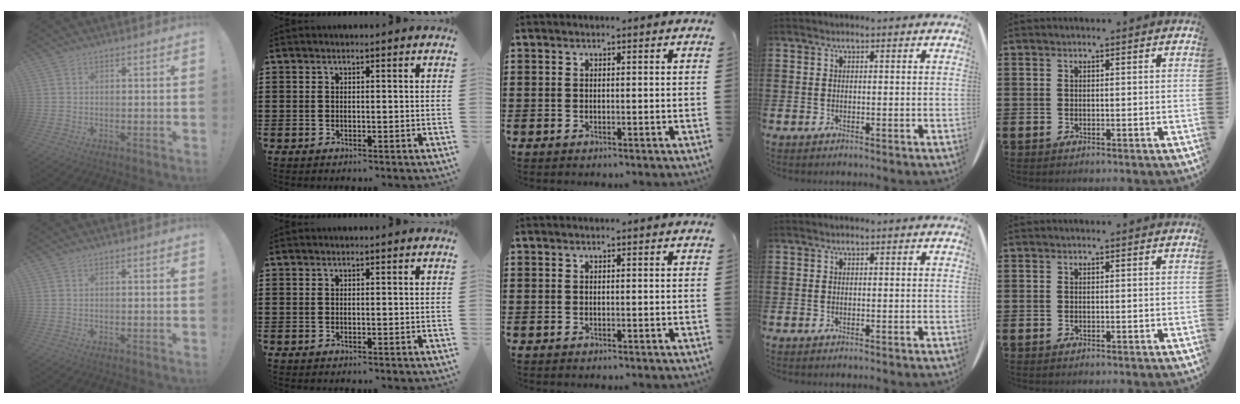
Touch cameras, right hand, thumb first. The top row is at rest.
{}